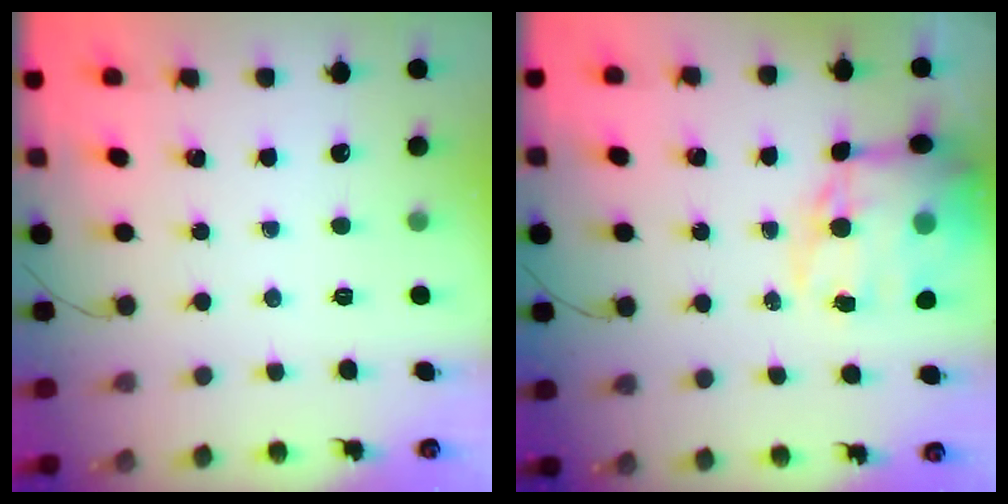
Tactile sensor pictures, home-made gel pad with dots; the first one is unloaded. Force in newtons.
{"total": 18.3, "press": 17.8, "slide": 4.2}